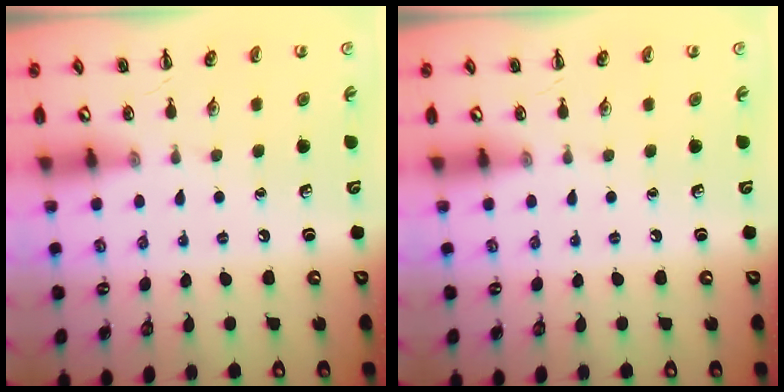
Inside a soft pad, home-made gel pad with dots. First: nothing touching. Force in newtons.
{"total": 0.0}